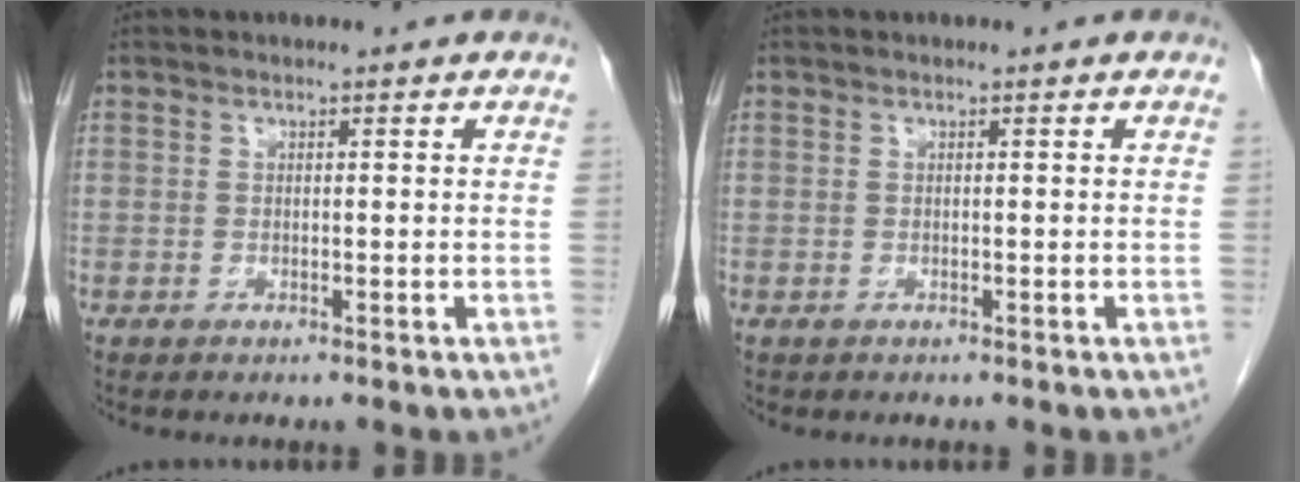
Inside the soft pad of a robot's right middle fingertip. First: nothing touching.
{"total": 0.0}